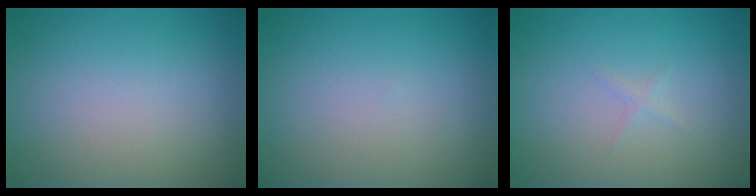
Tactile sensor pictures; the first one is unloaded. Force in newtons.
{"total": 0.0}
{"total": 0.6, "press": 0.6, "slide": 0.0}